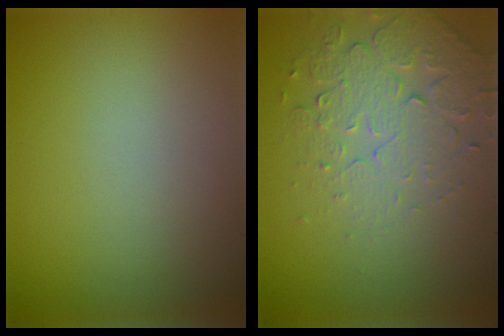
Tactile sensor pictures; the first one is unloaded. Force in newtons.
{"total": 5.2, "press": 3.7, "slide": 3.6}